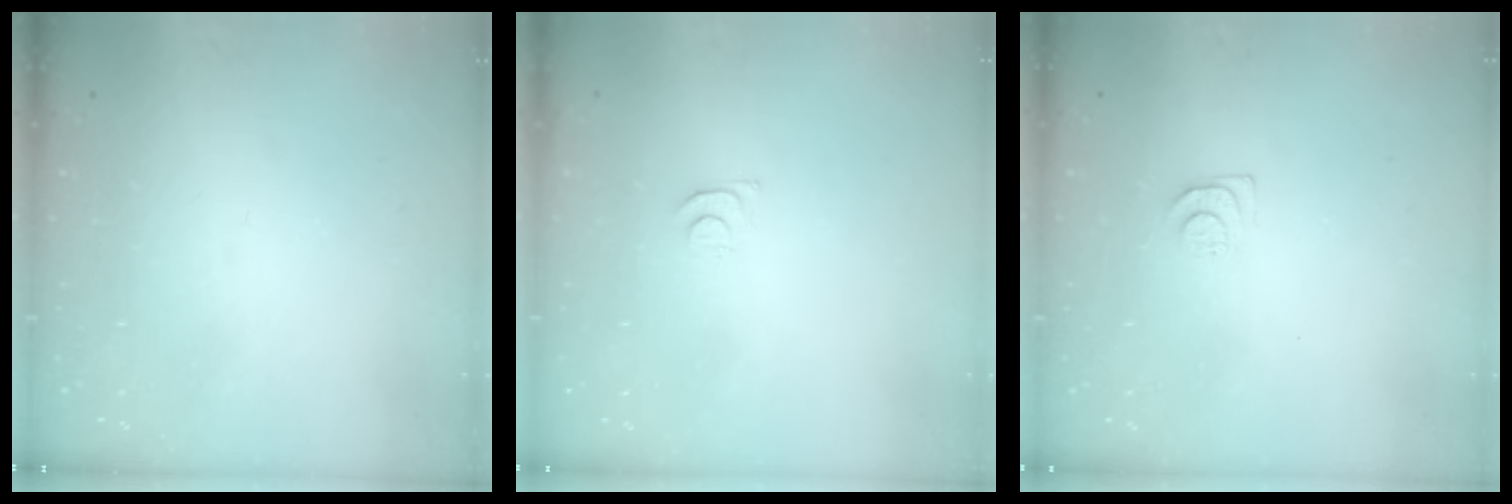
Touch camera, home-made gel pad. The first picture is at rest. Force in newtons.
{"total": 3.2, "press": 3.2, "slide": 0.4}
{"total": 4.6, "press": 4.6, "slide": 0.7}